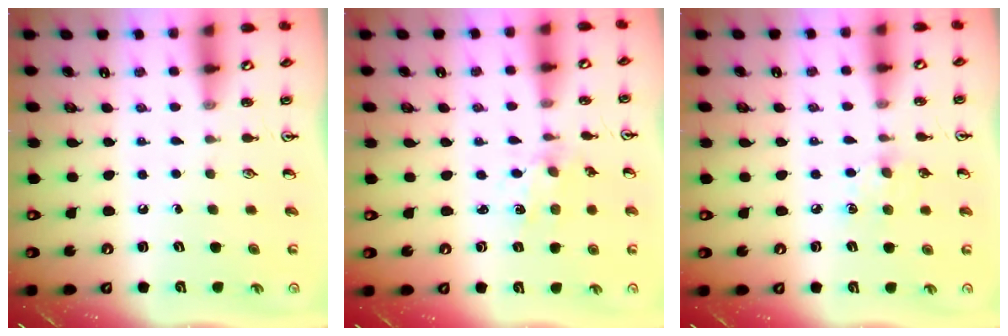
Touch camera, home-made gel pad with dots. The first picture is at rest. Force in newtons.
{"total": 1.7, "press": 1.7, "slide": 0.3}
{"total": 6.6, "press": 6.5, "slide": 0.7}